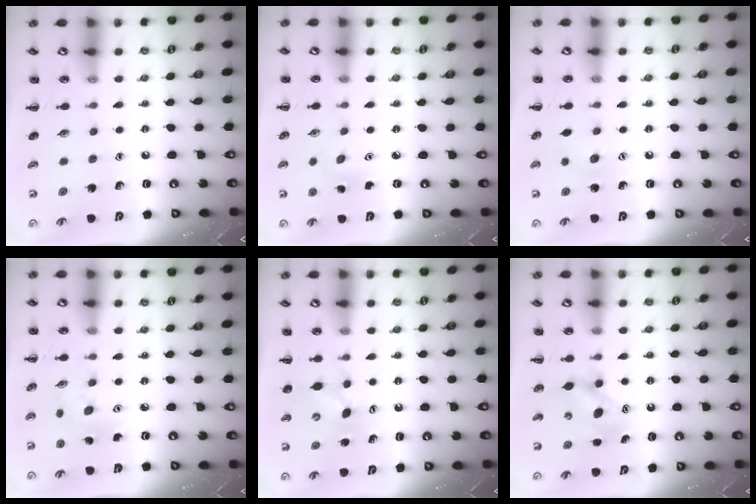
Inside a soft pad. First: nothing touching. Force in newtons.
{"total": 3.5, "press": 3.4, "slide": 1.0}
{"total": 6.1, "press": 6.0, "slide": 1.1}
{"total": 3.3, "press": 3.2, "slide": 0.9}
{"total": 4.3, "press": 4.1, "slide": 1.0}
{"total": 6.1, "press": 6.1, "slide": 0.3}